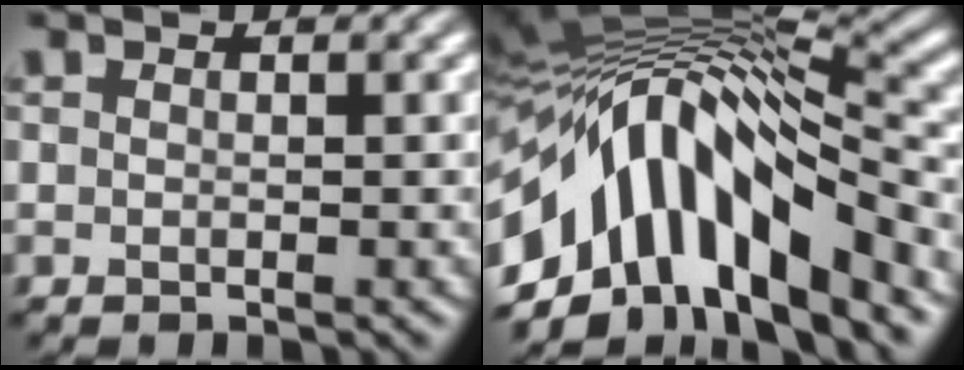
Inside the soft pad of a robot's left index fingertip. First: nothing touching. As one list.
[{"total": 13.0, "force": [-4.1, 6.1, 10.7], "torque": [-0.176, 0.016, -0.067]}]